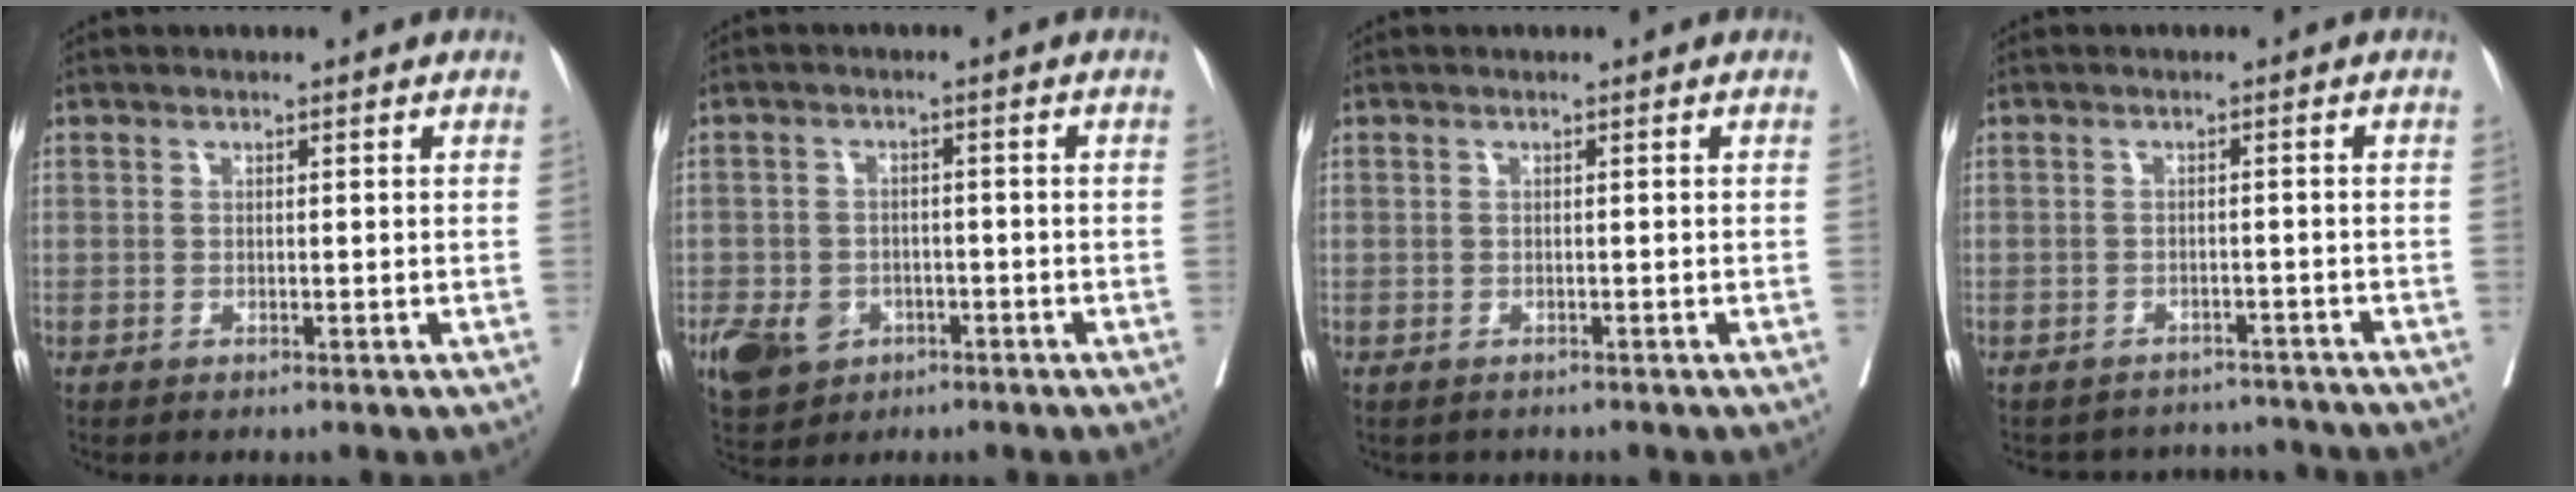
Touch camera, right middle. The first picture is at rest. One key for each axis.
{"total": 8.6, "fx": -4.2, "fy": 6.7, "fz": 3.2, "tx": -0.066, "ty": 0.005, "tz": -0.060}
{"total": 0.9, "fx": -0.8, "fy": 0.5, "fz": 0.1, "tx": -0.010, "ty": 0.000, "tz": -0.011}
{"total": 7.2, "fx": -6.8, "fy": 2.2, "fz": -0.5, "tx": 0.010, "ty": 0.023, "tz": -0.080}